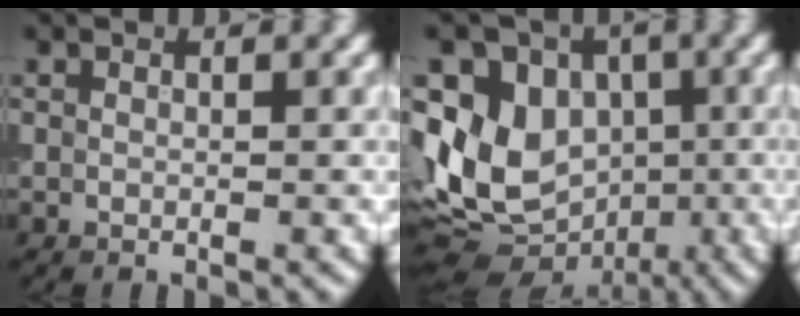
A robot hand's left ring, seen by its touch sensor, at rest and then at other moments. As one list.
[{"total": 11.3, "force": [-0.5, 8.9, 7.1], "torque": [-0.129, 0.011, -0.013]}]